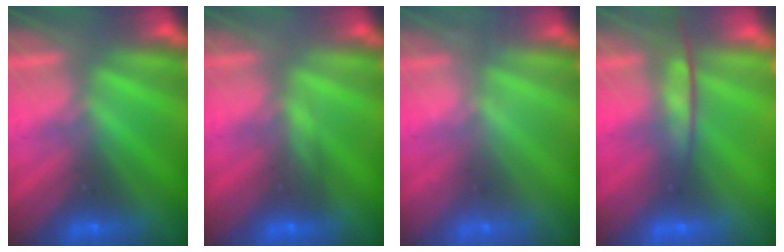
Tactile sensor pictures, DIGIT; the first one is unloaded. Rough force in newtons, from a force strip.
{"total": 4.4}
{"total": 2.5}
{"total": 7.7}